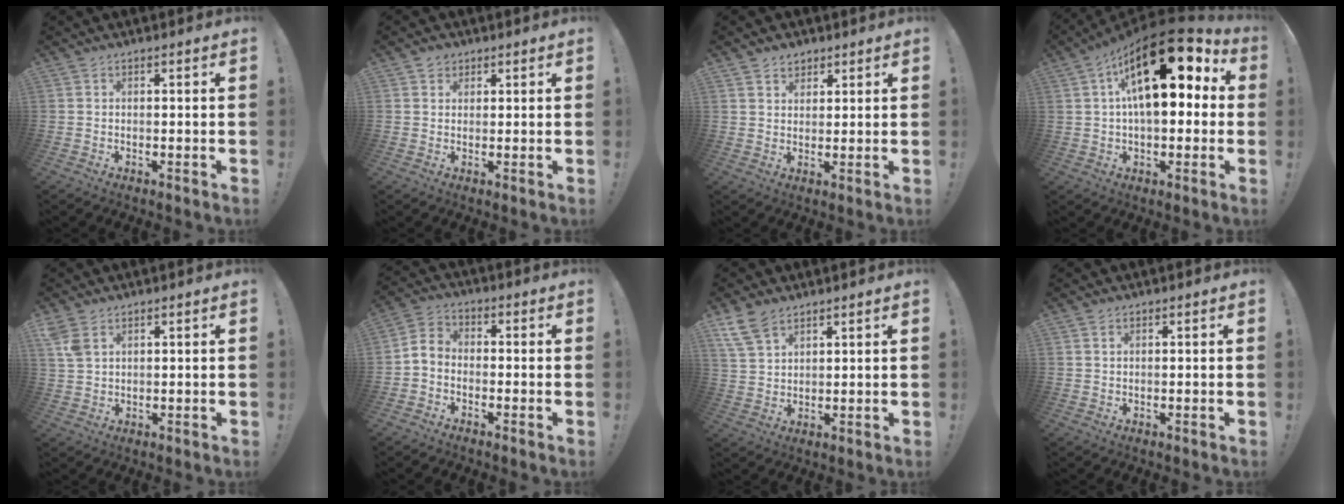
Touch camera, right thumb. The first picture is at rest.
{"total": 2.4, "force": [1.4, 1.9, 0.3], "torque": [-0.002, -0.003, 0.025]}
{"total": 3.9, "force": [2.6, 2.8, 0.7], "torque": [0.001, -0.017, 0.045]}
{"total": 23.0, "force": [7.5, 10.4, 19.1], "torque": [-0.295, -0.033, 0.127]}
{"total": 4.6, "force": [2.6, 2.5, 2.8], "torque": [-0.047, -0.009, 0.050]}
{"total": 4.9, "force": [-2.7, 3.2, 2.5], "torque": [-0.059, 0.019, -0.048]}
{"total": 8.4, "force": [5.8, 4.5, 4.1], "torque": [-0.086, -0.016, 0.118]}
{"total": 0.8, "force": [0.6, 0.1, 0.4], "torque": [-0.003, -0.004, 0.011]}